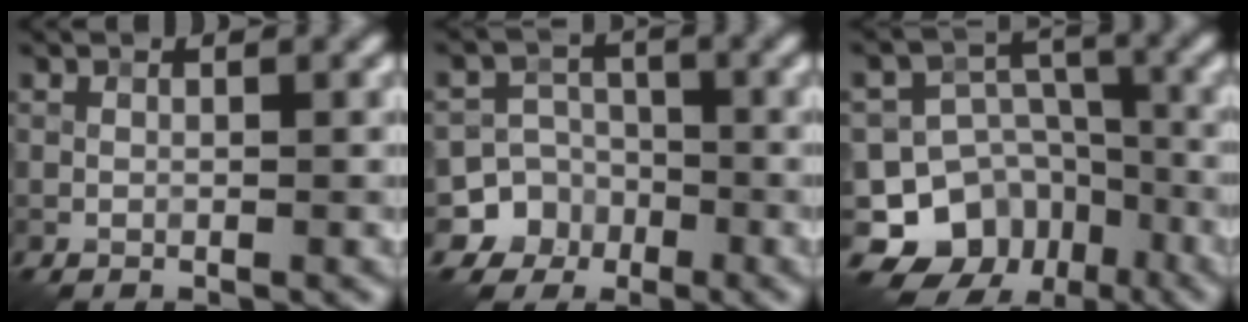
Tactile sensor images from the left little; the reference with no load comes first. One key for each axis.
{"total": 7.1, "fx": -3.1, "fy": 6.4, "fz": 0.2, "tx": 0.012, "ty": -0.006, "tz": -0.072}
{"total": 11.4, "fx": -7.2, "fy": 8.4, "fz": 2.8, "tx": -0.050, "ty": 0.011, "tz": -0.117}